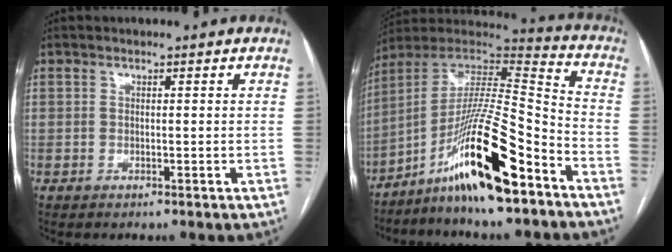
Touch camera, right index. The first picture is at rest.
{"total": 18.9, "force": [-11.1, 1.5, 15.3], "torque": [-0.294, -0.007, -0.197]}